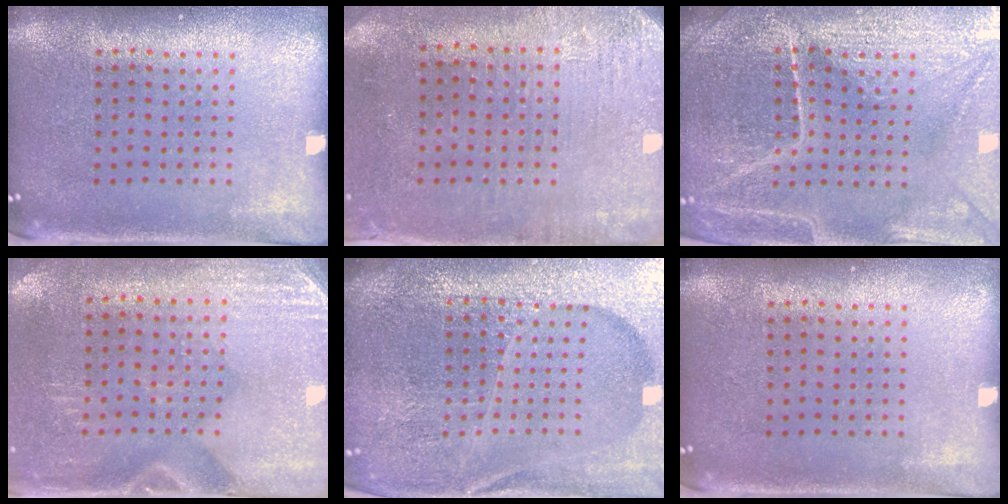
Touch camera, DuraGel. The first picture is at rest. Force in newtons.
{"total": 3.1, "press": 2.6, "slide": 1.7}
{"total": 4.7, "press": 4.5, "slide": 1.4}
{"total": 2.8, "press": 2.5, "slide": 1.3}
{"total": 5.8, "press": 5.1, "slide": 2.7}
{"total": 0.0}